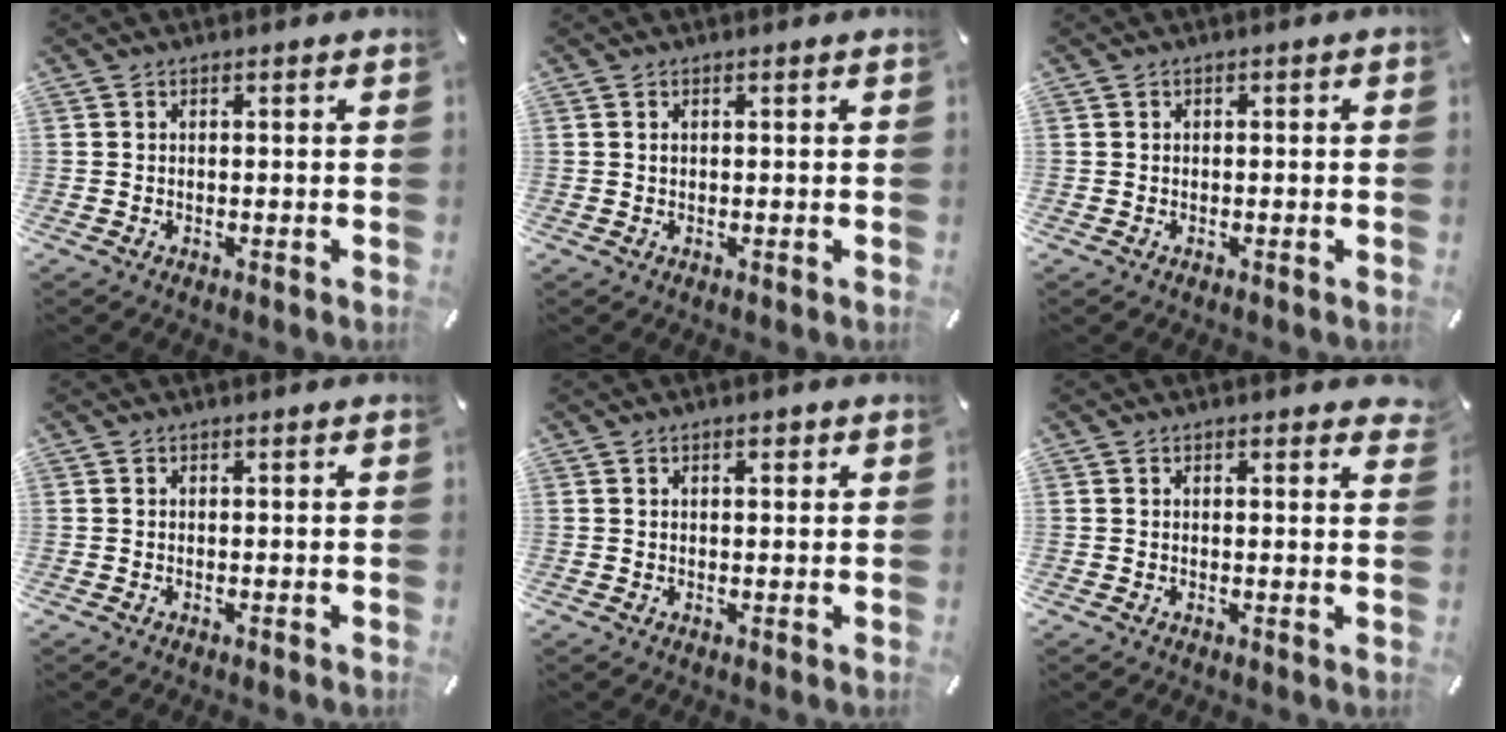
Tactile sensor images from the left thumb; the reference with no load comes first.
{"total": 0.6, "force": [0.2, 0.3, 0.5], "torque": [-0.011, 0.000, 0.003]}
{"total": 0.7, "force": [-0.2, 0.6, 0.4], "torque": [-0.006, 0.003, -0.005]}
{"total": 0.0}
{"total": 1.8, "force": [0.8, 0.9, 1.3], "torque": [-0.020, 0.002, 0.010]}
{"total": 1.4, "force": [0.9, 0.6, 0.9], "torque": [-0.004, -0.005, 0.013]}